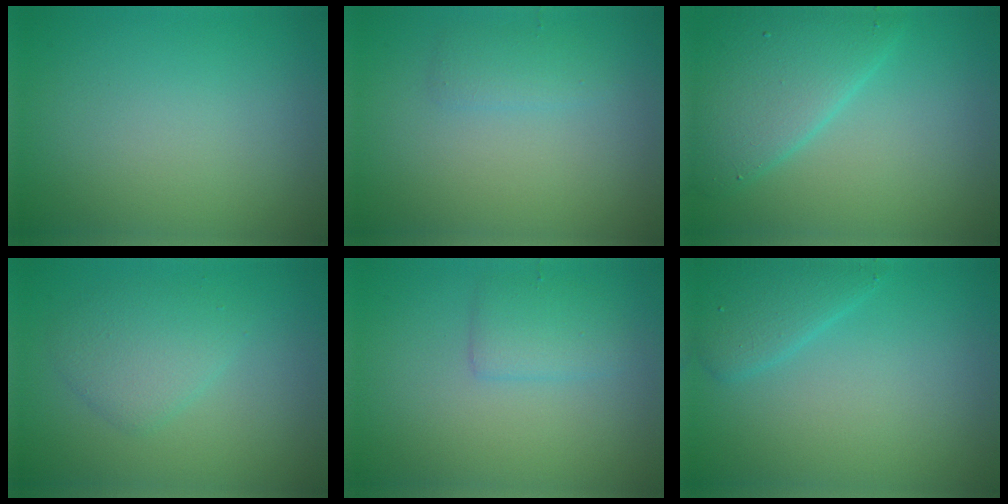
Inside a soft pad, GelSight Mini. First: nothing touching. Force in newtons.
{"total": 1.4, "press": 1.4, "slide": 0.1}
{"total": 5.5, "press": 5.5, "slide": 0.3}
{"total": 2.8, "press": 2.8, "slide": 0.1}
{"total": 2.1, "press": 2.1, "slide": 0.2}
{"total": 2.9, "press": 2.9, "slide": 0.2}